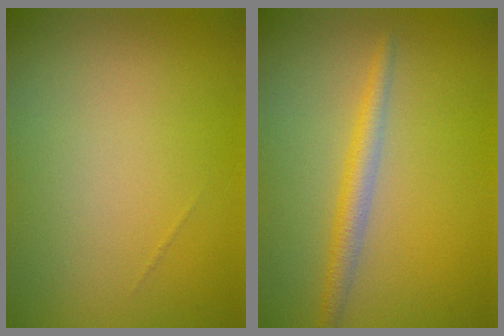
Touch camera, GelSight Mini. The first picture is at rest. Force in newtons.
{"total": 2.3, "press": 2.3, "slide": 0.1}